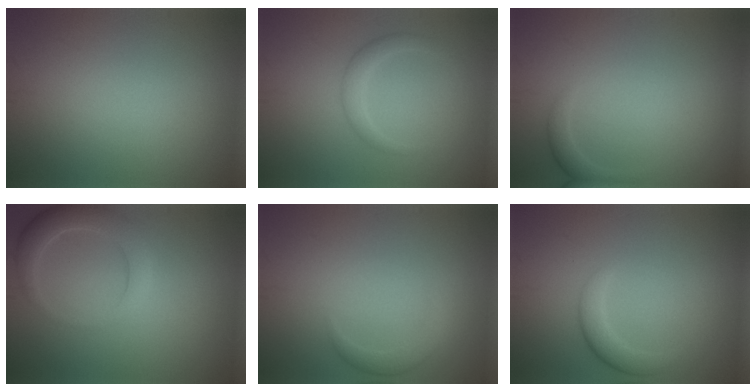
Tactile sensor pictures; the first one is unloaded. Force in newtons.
{"total": 1.7, "press": 1.7, "slide": 0.0}
{"total": 1.4, "press": 1.4, "slide": 0.1}
{"total": 3.4, "press": 3.4, "slide": 0.2}
{"total": 1.7, "press": 1.7, "slide": 0.1}
{"total": 2.1, "press": 2.1, "slide": 0.1}